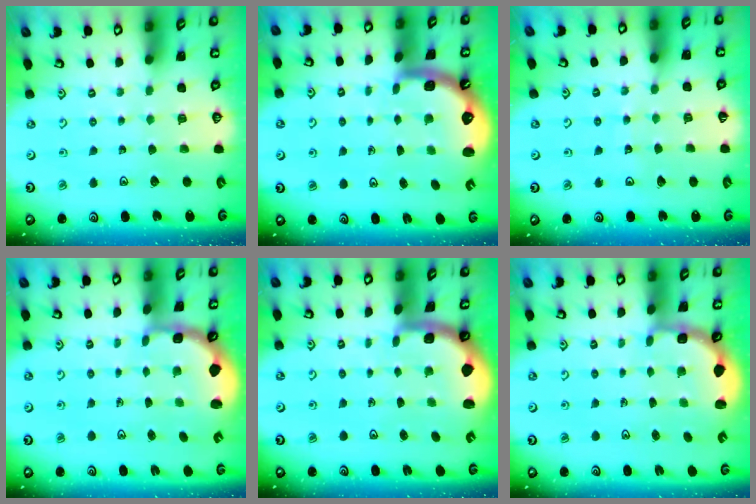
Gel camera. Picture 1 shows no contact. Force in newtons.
{"total": 1.4, "press": 1.3, "slide": 0.6}
{"total": 6.1, "press": 6.0, "slide": 0.7}
{"total": 2.2, "press": 1.9, "slide": 1.1}
{"total": 1.5, "press": 1.5, "slide": 0.3}
{"total": 2.8, "press": 2.2, "slide": 1.7}